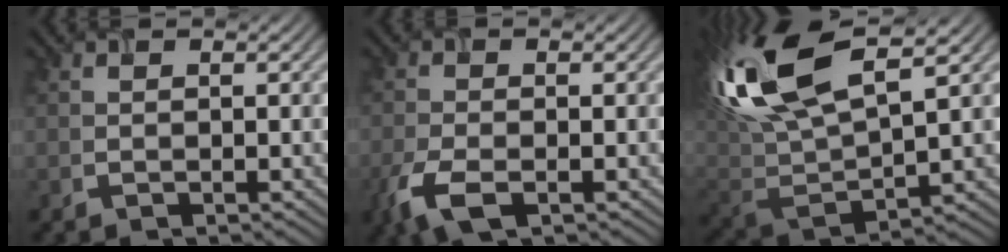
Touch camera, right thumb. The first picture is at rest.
{"total": 5.0, "force": [-2.5, 2.3, 3.7], "torque": [-0.093, -0.011, -0.054]}
{"total": 17.2, "force": [7.9, 6.8, 13.6], "torque": [-0.326, 0.026, 0.149]}